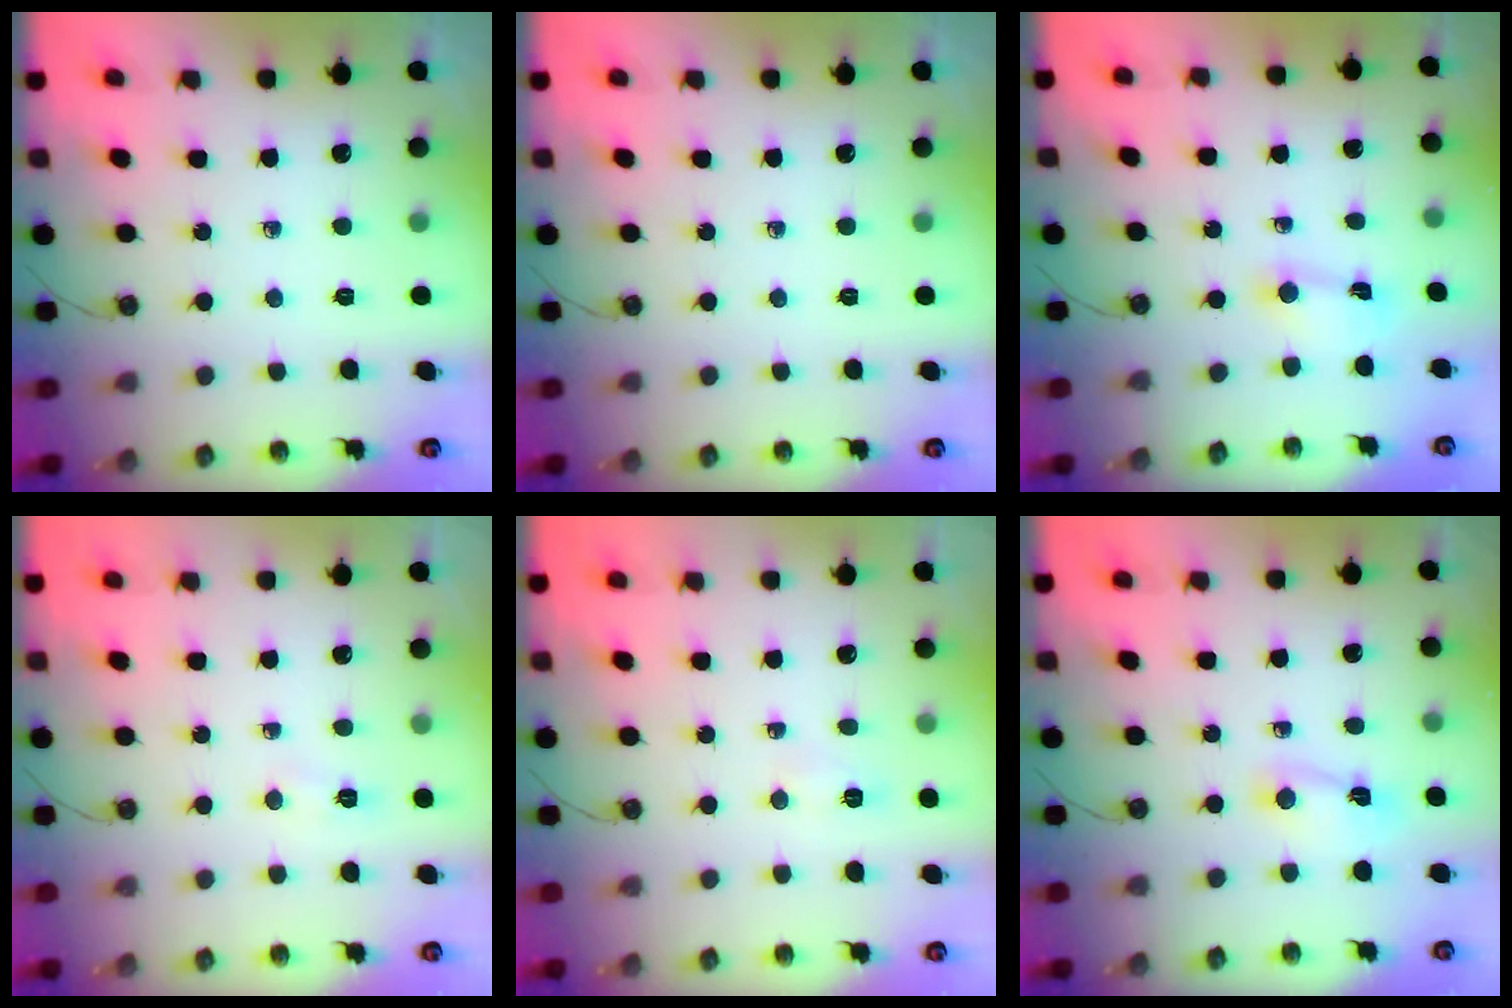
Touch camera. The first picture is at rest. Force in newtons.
{"total": 0.0}
{"total": 2.0, "press": 2.0, "slide": 0.1}
{"total": 3.9, "press": 3.8, "slide": 0.6}
{"total": 2.8, "press": 2.5, "slide": 1.2}
{"total": 2.5, "press": 2.5, "slide": 0.3}